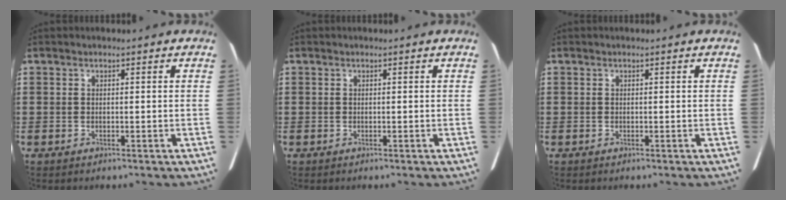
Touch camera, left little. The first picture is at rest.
{"total": 0.0}
{"total": 0.0}